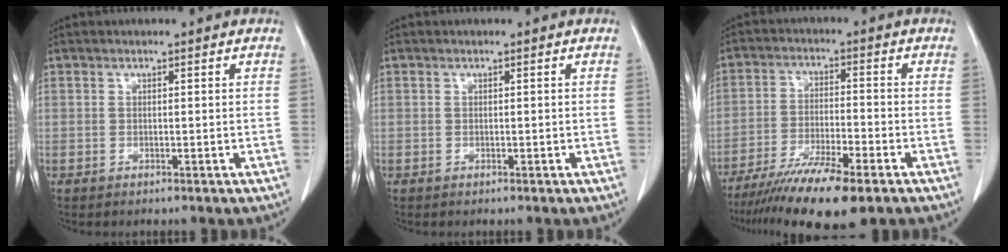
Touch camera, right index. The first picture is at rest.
{"total": 0.0}
{"total": 12.6, "force": [-9.0, 1.4, 8.6], "torque": [-0.153, -0.029, -0.151]}